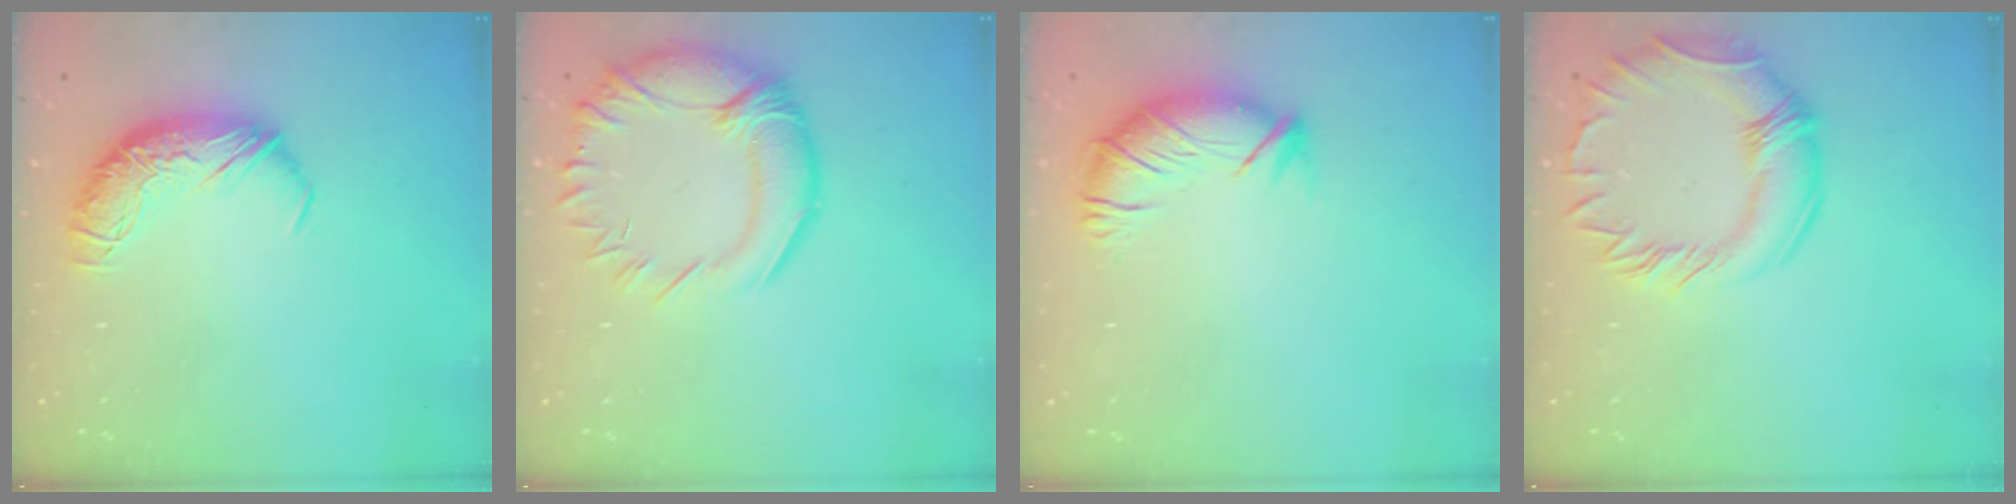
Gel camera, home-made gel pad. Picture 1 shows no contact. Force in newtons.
{"total": 6.0, "press": 5.0, "slide": 3.4}
{"total": 2.8, "press": 2.0, "slide": 2.1}
{"total": 5.0, "press": 4.8, "slide": 1.4}